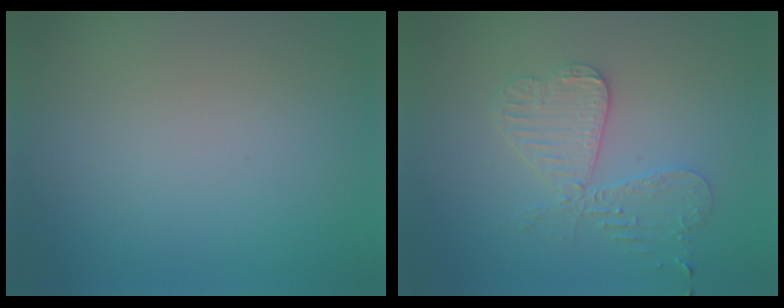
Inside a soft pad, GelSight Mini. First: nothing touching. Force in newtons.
{"total": 4.0, "press": 3.7, "slide": 1.5}